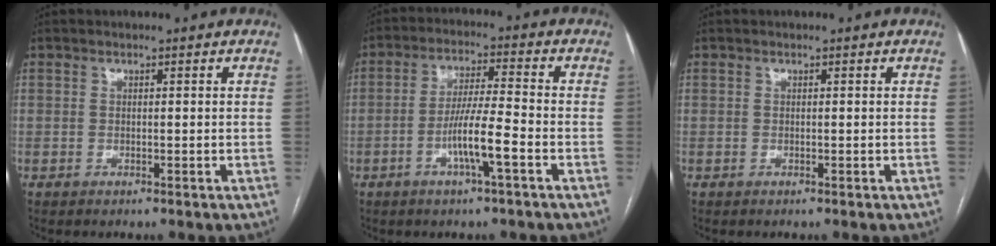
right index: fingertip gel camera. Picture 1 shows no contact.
{"total": 7.4, "force": [-2.9, 0.1, 6.8], "torque": [-0.128, 0.003, -0.053]}
{"total": 0.0}